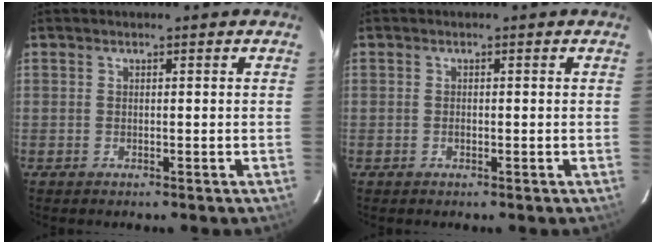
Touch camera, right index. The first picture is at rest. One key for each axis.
{"total": 0.5, "fx": -0.2, "fy": 0.3, "fz": 0.4, "tx": -0.005, "ty": 0.003, "tz": -0.004}